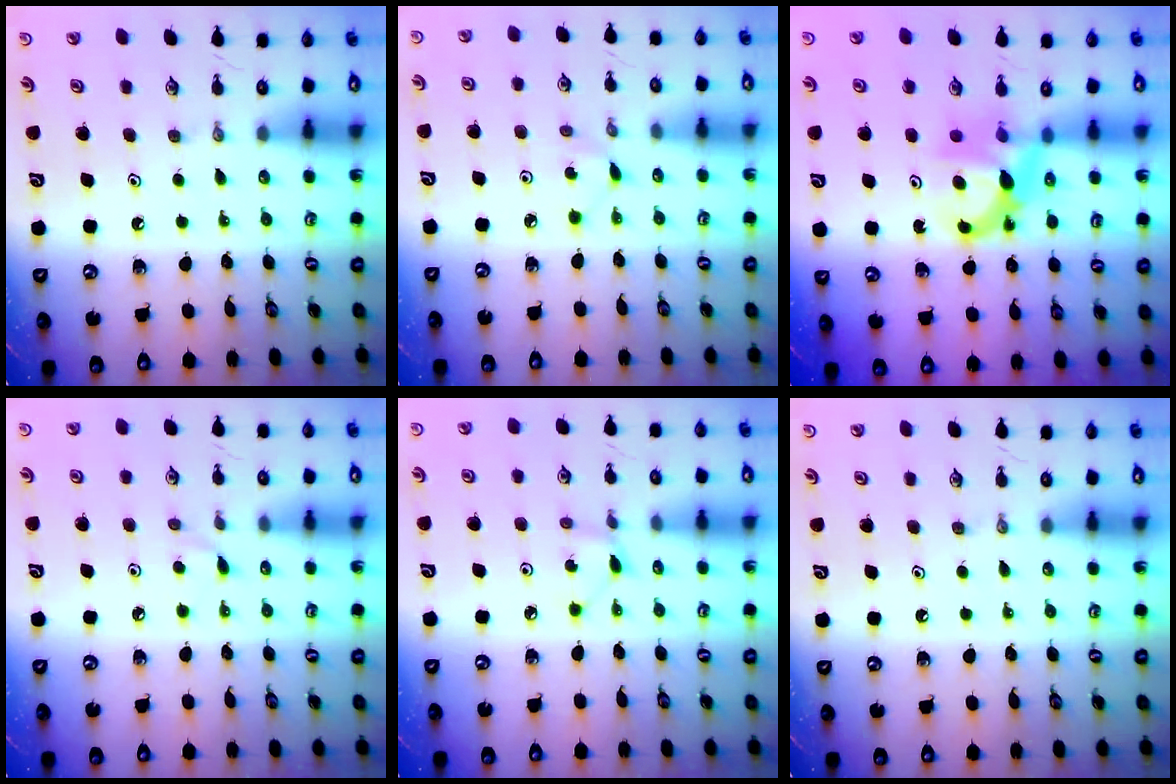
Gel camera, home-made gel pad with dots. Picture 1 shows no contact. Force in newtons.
{"total": 3.0, "press": 3.0, "slide": 0.3}
{"total": 7.1, "press": 7.1, "slide": 0.2}
{"total": 3.7, "press": 3.7, "slide": 0.5}
{"total": 1.3, "press": 1.3, "slide": 0.1}
{"total": 0.0}